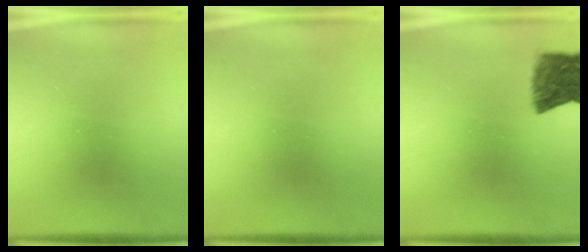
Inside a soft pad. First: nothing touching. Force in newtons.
{"total": 0.0}
{"total": 8.0}